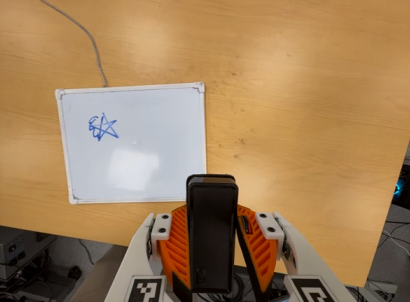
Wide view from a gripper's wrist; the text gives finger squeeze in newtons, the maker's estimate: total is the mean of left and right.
{"total": 5.8, "left": 4.2, "right": 7.5}